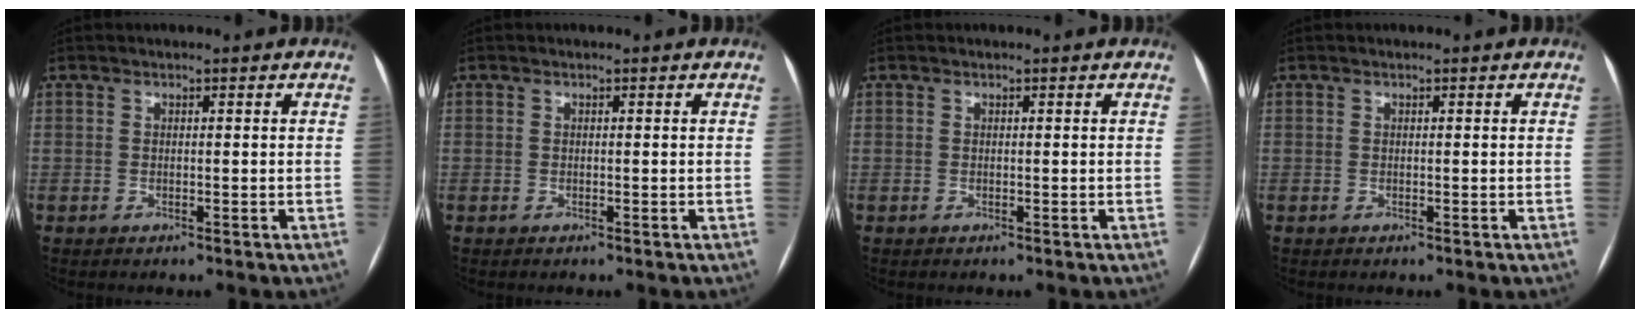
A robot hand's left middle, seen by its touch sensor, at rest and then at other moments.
{"total": 0.0}
{"total": 0.0}
{"total": 0.0}